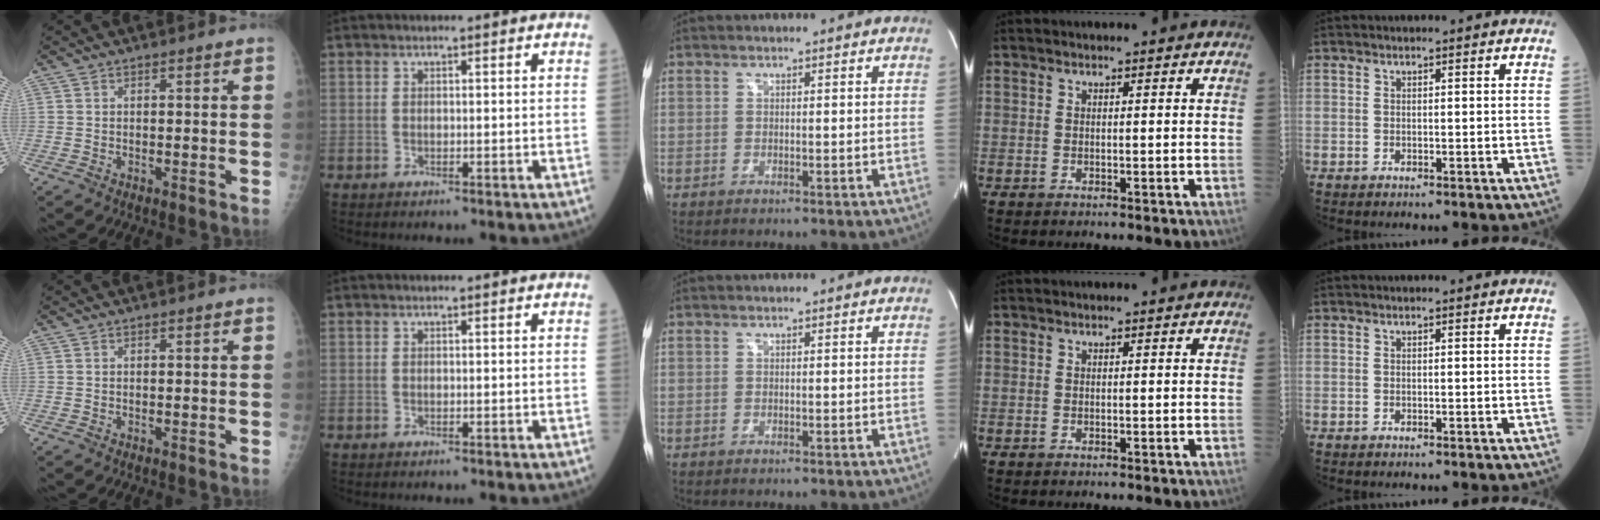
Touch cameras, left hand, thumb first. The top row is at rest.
{}